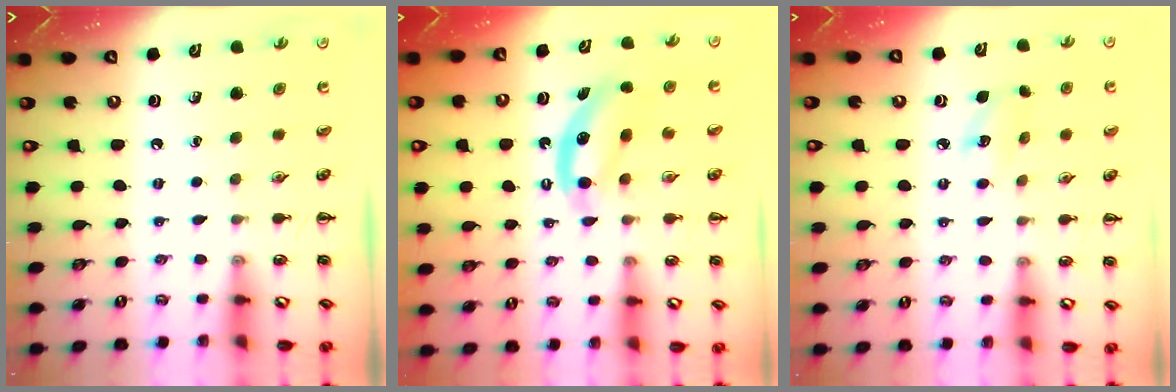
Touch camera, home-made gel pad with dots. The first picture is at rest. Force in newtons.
{"total": 5.8, "press": 5.7, "slide": 0.7}
{"total": 4.4, "press": 4.3, "slide": 0.7}